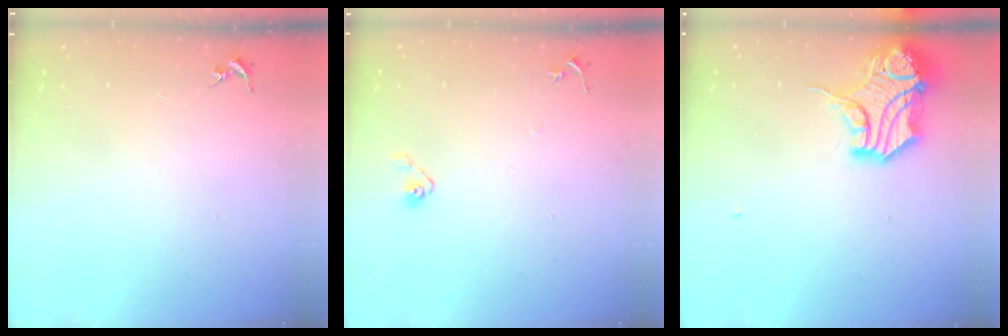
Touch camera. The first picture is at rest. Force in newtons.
{"total": 4.5, "press": 4.4, "slide": 0.8}
{"total": 15.8, "press": 15.6, "slide": 2.2}